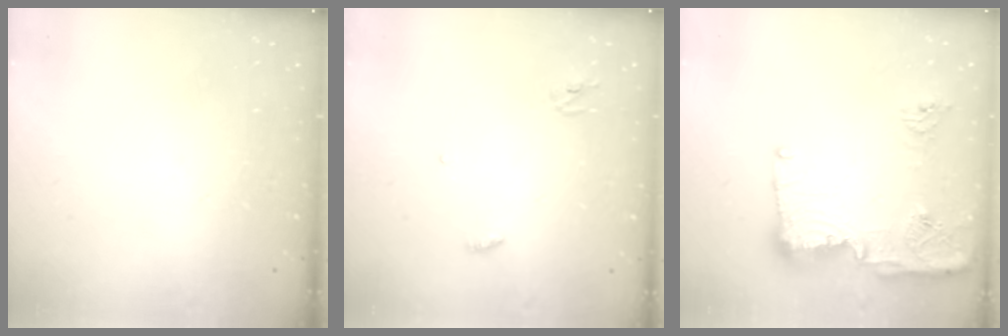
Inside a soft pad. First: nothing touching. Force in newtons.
{"total": 2.9, "press": 2.9, "slide": 0.2}
{"total": 14.8, "press": 14.7, "slide": 1.5}